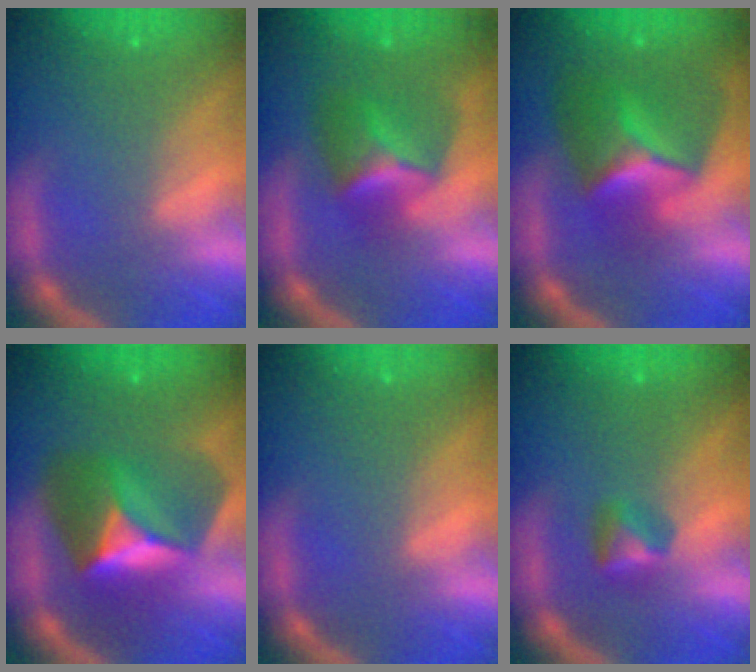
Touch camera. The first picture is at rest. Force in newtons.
{"total": 4.9}
{"total": 6.9}
{"total": 7.9}
{"total": 0.0}
{"total": 1.9}